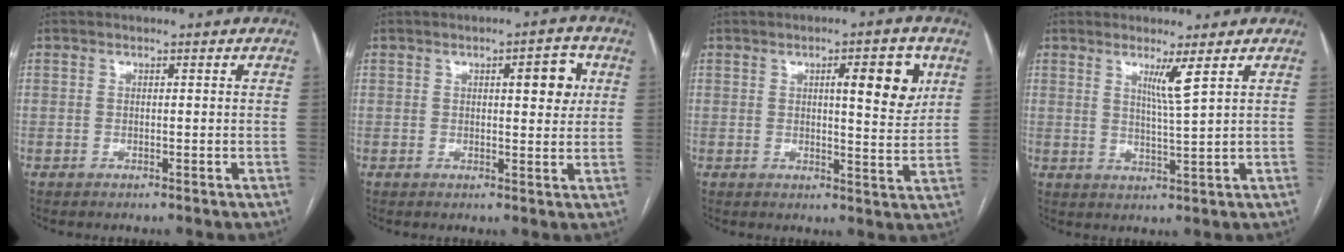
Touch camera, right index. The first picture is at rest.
{"total": 4.9, "force": [1.6, 1.5, 4.4], "torque": [-0.056, 0.005, 0.019]}
{"total": 7.5, "force": [2.8, 1.5, 6.8], "torque": [-0.091, -0.001, 0.035]}
{"total": 3.7, "force": [2.0, -1.2, 2.9], "torque": [-0.054, -0.017, 0.040]}